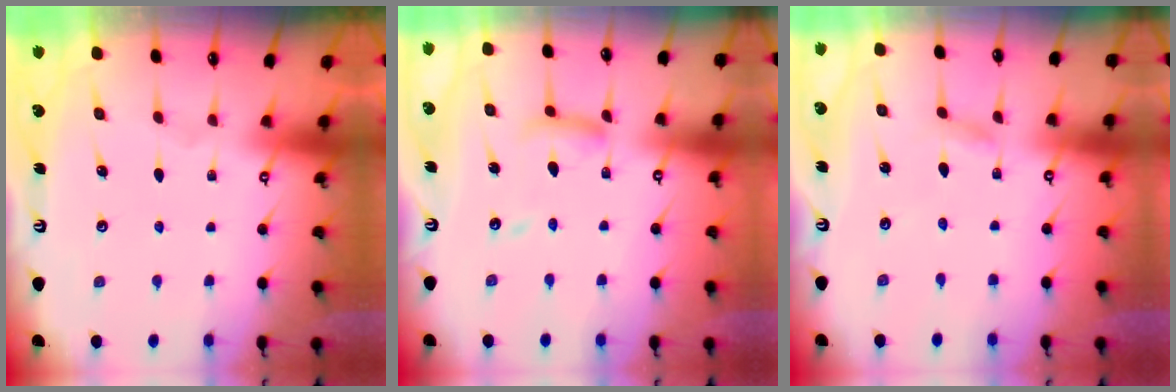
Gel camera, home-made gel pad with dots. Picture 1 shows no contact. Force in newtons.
{"total": 10.9, "press": 10.8, "slide": 1.0}
{"total": 1.9, "press": 1.9, "slide": 0.2}